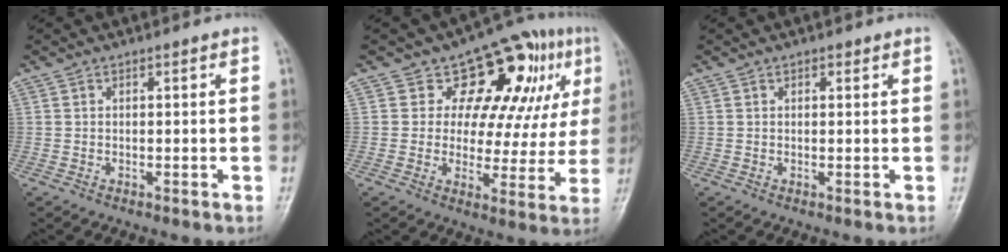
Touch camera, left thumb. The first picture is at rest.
{"total": 16.3, "force": [6.8, 9.5, 11.3], "torque": [-0.083, -0.008, 0.089]}
{"total": 0.8, "force": [0.5, 0.5, 0.4], "torque": [0.000, -0.002, 0.005]}